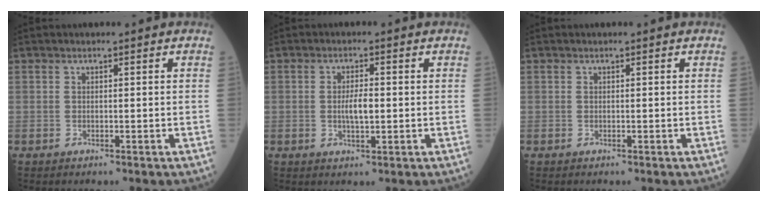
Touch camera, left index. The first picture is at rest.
{"total": 3.2, "force": [0.0, 0.9, 3.1], "torque": [-0.060, -0.001, 0.000]}
{"total": 0.0}